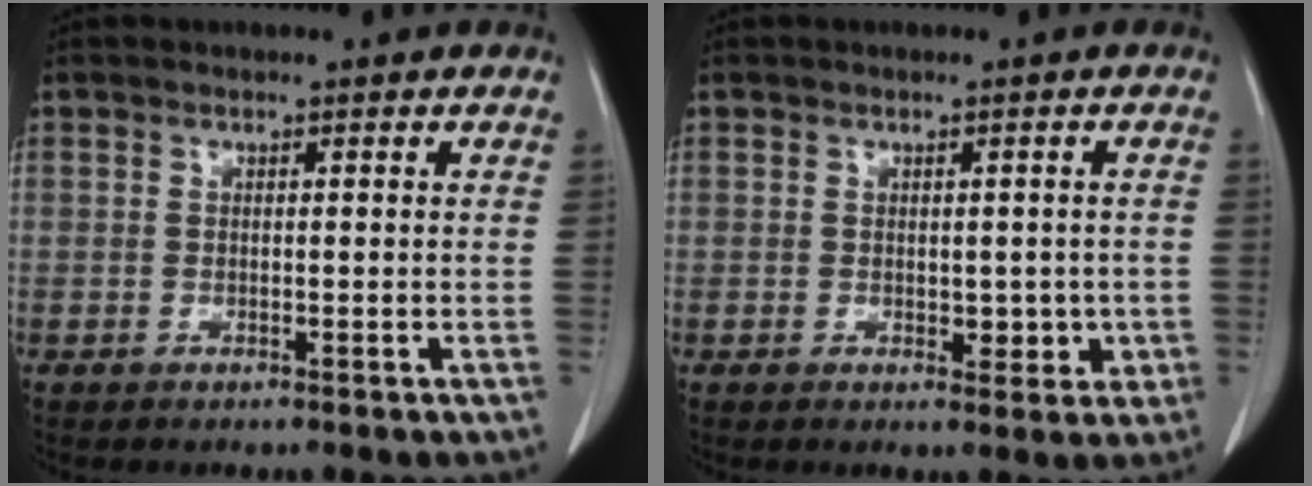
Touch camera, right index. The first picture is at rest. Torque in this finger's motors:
{"motor_torque": [0.18, 0.08, 0.09, 0.04]}